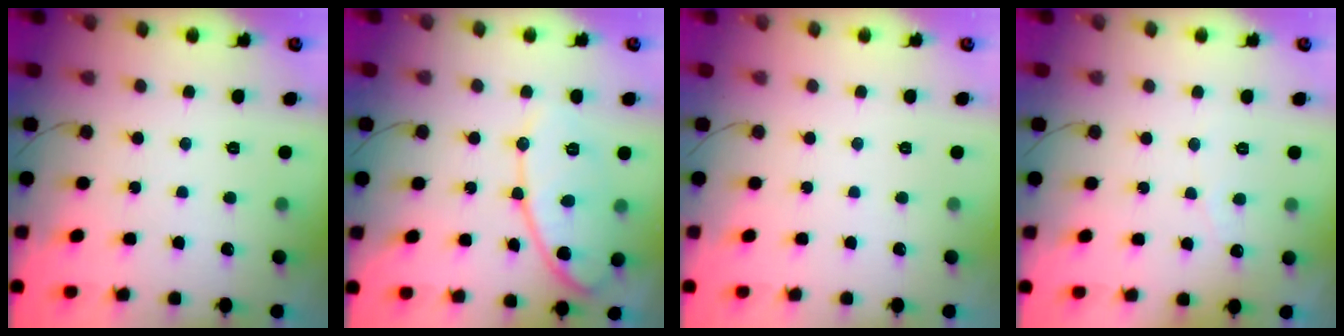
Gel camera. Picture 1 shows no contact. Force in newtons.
{"total": 12.2, "press": 12.1, "slide": 0.6}
{"total": 0.0}
{"total": 2.4, "press": 2.4, "slide": 0.2}